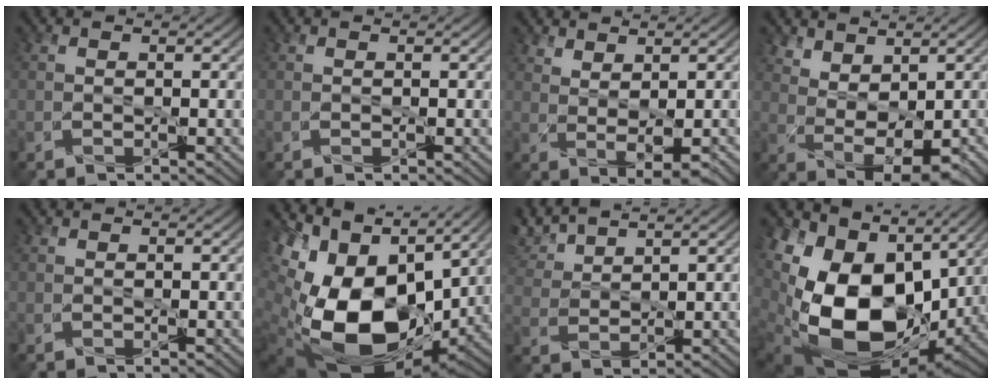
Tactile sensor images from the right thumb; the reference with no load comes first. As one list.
[{"total": 0.0}, {"total": 3.6, "force": [1.8, 1.3, 2.9], "torque": [-0.061, -0.004, 0.040]}, {"total": 6.4, "force": [2.7, 3.4, 4.7], "torque": [-0.091, -0.004, 0.058]}, {"total": 0.0}, {"total": 18.5, "force": [0.1, 12.1, 14.0], "torque": [-0.303, -0.034, 0.013]}, {"total": 5.5, "force": [4.4, 1.5, 3.0], "torque": [-0.078, 0.014, 0.095]}, {"total": 19.0, "force": [1.3, 13.5, 13.4], "torque": [-0.302, -0.032, 0.044]}]